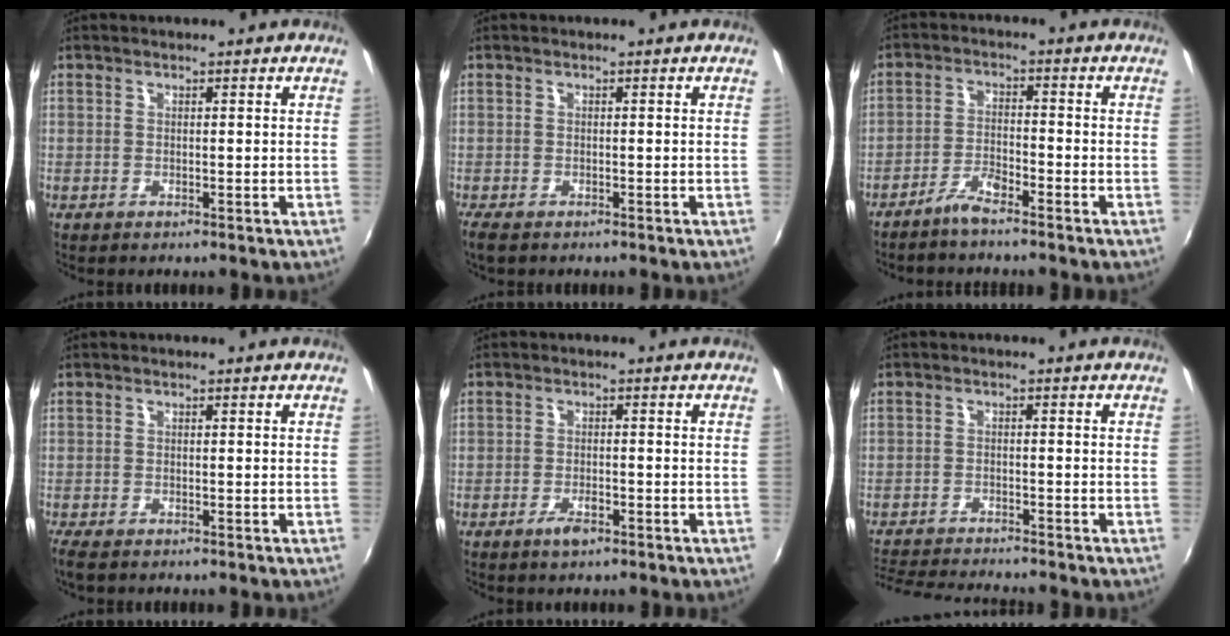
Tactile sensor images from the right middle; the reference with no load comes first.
{"total": 2.6, "force": [-2.0, 0.9, 1.4], "torque": [-0.030, -0.012, -0.034]}
{"total": 4.4, "force": [-3.7, 0.6, 2.3], "torque": [-0.062, 0.006, -0.072]}
{"total": 2.4, "force": [-1.7, 0.7, 1.4], "torque": [-0.029, -0.011, -0.029]}
{"total": 2.9, "force": [-1.8, 1.1, 1.9], "torque": [-0.043, -0.001, -0.033]}
{"total": 8.4, "force": [-8.1, 0.3, 2.5], "torque": [-0.071, -0.014, -0.139]}